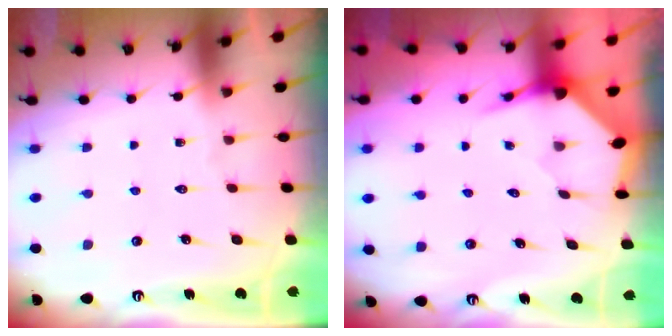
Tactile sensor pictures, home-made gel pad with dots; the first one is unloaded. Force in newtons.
{"total": 3.5, "press": 3.5, "slide": 0.4}